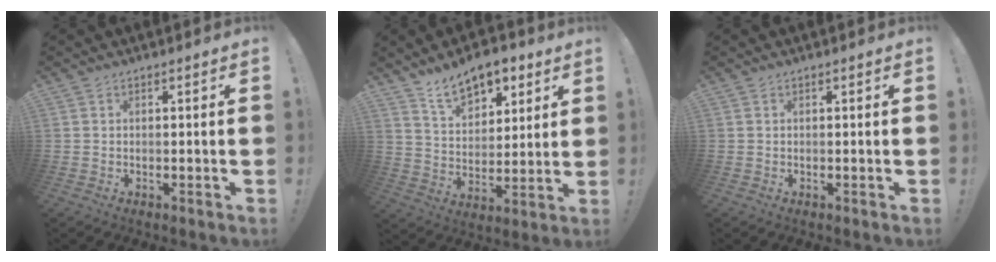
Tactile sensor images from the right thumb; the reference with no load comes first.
{"total": 12.2, "force": [8.7, 6.5, 5.7], "torque": [-0.086, -0.052, 0.161]}
{"total": 0.0}